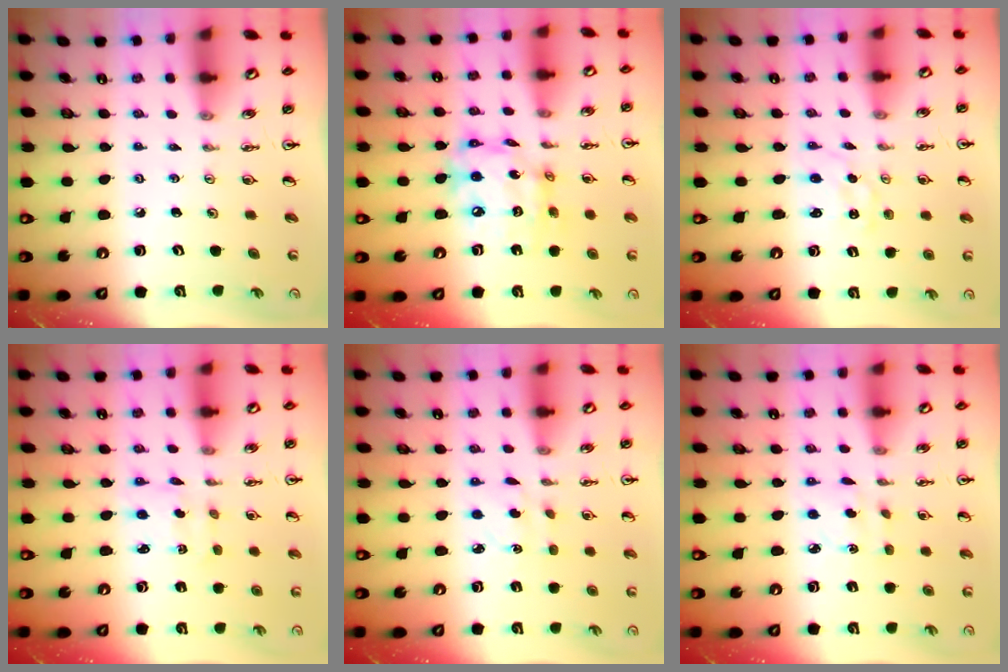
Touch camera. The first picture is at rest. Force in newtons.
{"total": 13.6, "press": 13.5, "slide": 1.7}
{"total": 0.6, "press": 0.4, "slide": 0.4}
{"total": 2.0, "press": 1.9, "slide": 0.8}
{"total": 3.8, "press": 3.8, "slide": 0.7}
{"total": 2.3, "press": 2.3, "slide": 0.2}